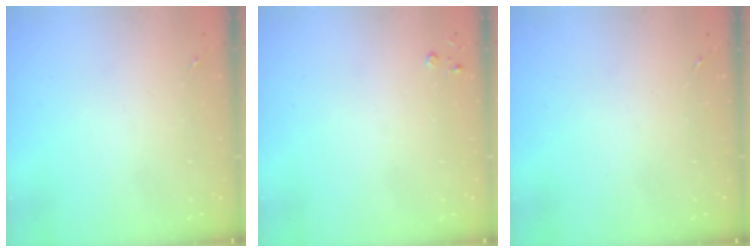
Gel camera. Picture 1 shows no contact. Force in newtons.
{"total": 2.2, "press": 2.2, "slide": 0.3}
{"total": 0.0}